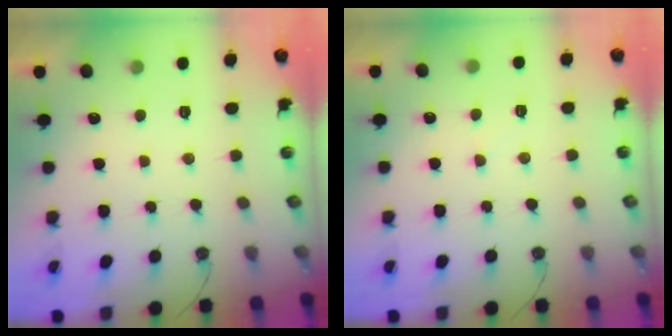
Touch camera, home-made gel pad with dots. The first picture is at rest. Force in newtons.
{"total": 2.5, "press": 2.5, "slide": 0.3}